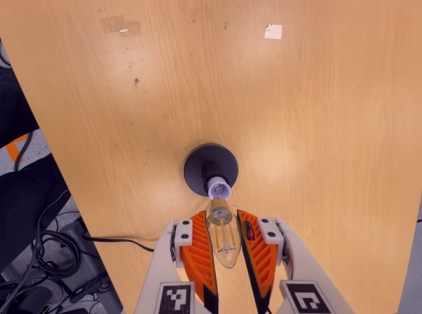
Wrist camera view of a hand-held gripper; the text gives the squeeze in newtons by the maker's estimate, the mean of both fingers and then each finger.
{"total": 15.6, "left": 17.7, "right": 13.5}